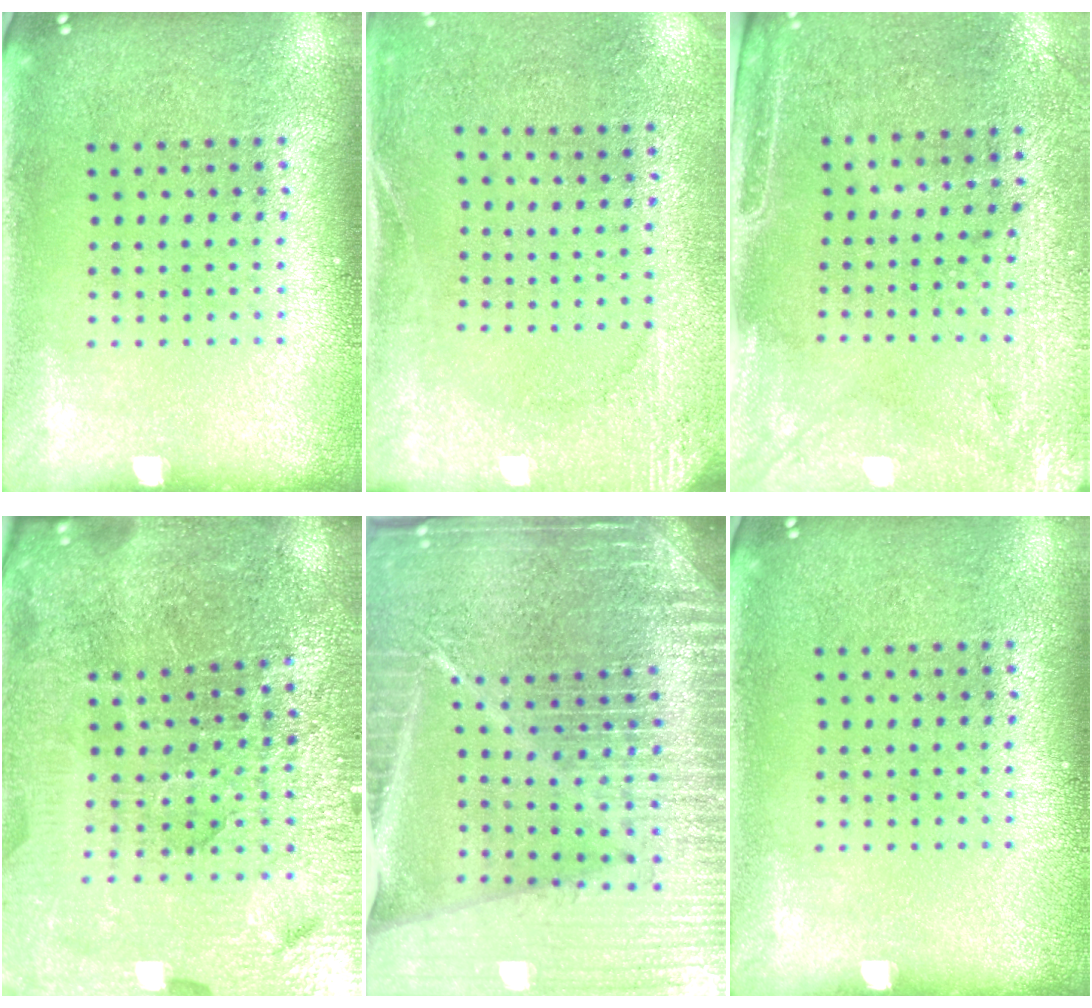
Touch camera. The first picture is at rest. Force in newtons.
{"total": 2.7, "press": 2.2, "slide": 1.7}
{"total": 3.0, "press": 2.6, "slide": 1.5}
{"total": 5.5, "press": 5.1, "slide": 1.8}
{"total": 7.0, "press": 6.0, "slide": 3.6}
{"total": 0.0}